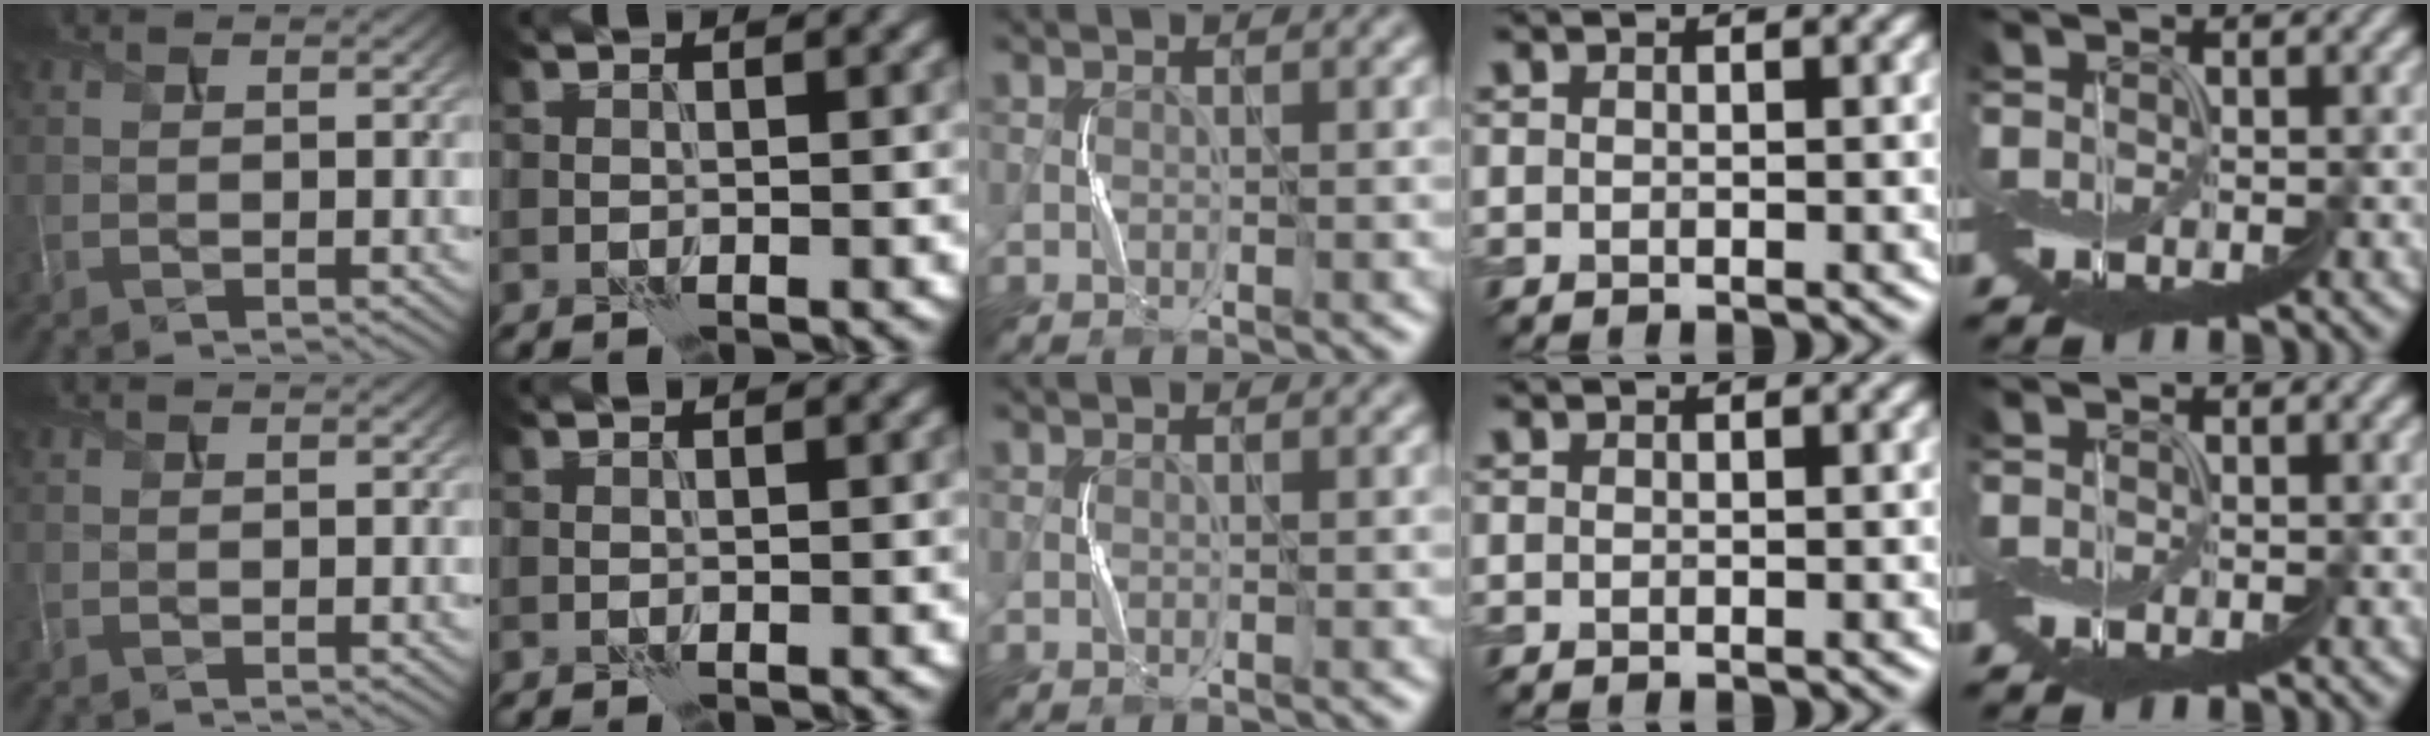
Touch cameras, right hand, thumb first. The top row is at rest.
{}